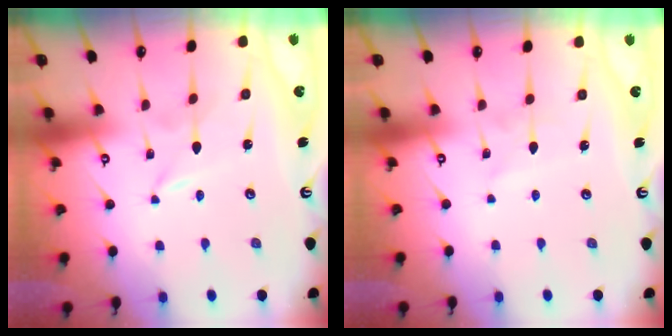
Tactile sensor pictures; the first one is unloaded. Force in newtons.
{"total": 1.6, "press": 1.6, "slide": 0.1}